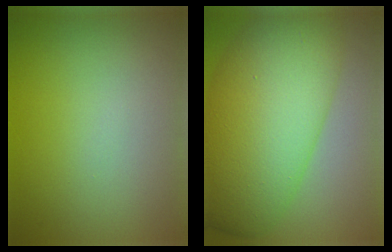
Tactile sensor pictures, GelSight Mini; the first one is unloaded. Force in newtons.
{"total": 12.1, "press": 12.1, "slide": 0.2}